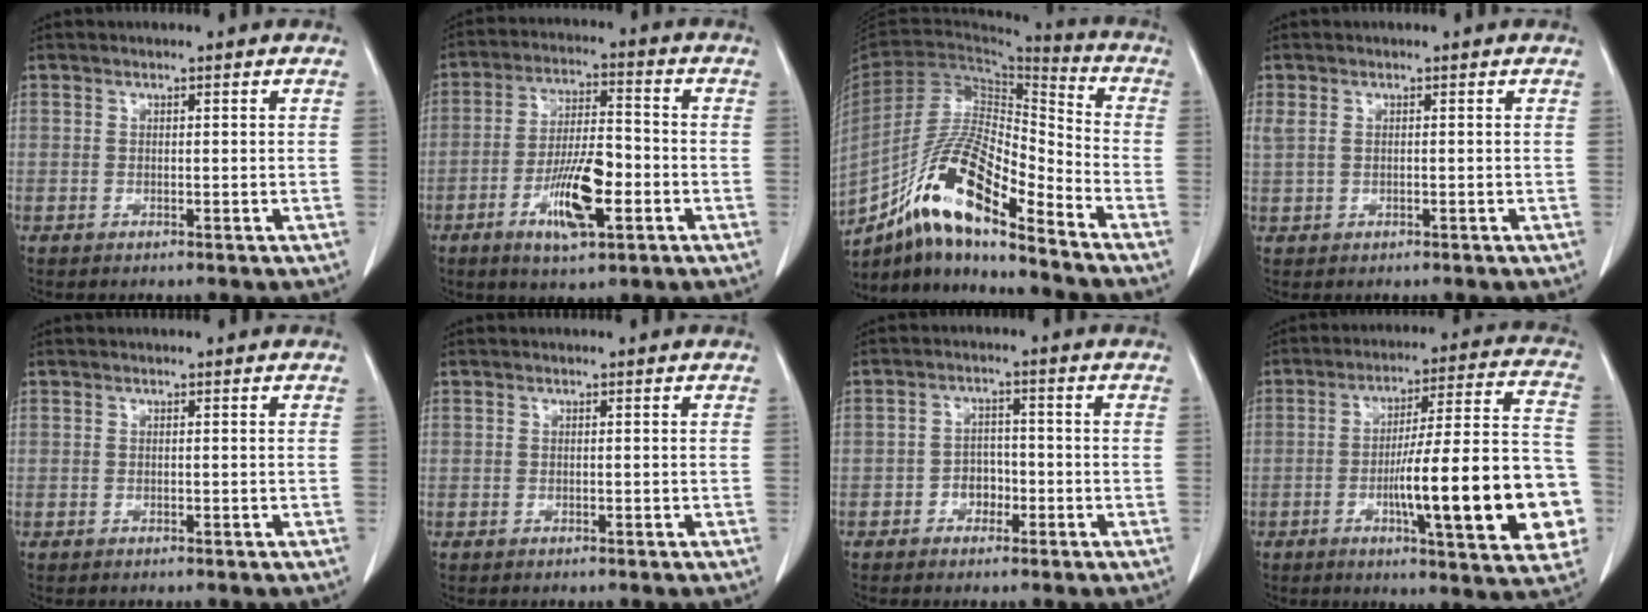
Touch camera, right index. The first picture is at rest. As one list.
[{"total": 10.8, "force": [-3.9, 2.8, 9.7], "torque": [-0.182, -0.001, -0.066]}, {"total": 17.1, "force": [-11.4, 3.0, 12.4], "torque": [-0.237, -0.001, -0.205]}, {"total": 1.3, "force": [0.5, 0.6, 1.0], "torque": [-0.036, 0.009, 0.017]}, {"total": 0.0}, {"total": 0.0}, {"total": 3.1, "force": [-1.5, 2.2, 1.6], "torque": [-0.017, 0.008, -0.025]}, {"total": 21.6, "force": [-5.2, 2.8, 20.8], "torque": [-0.235, 0.021, -0.066]}]